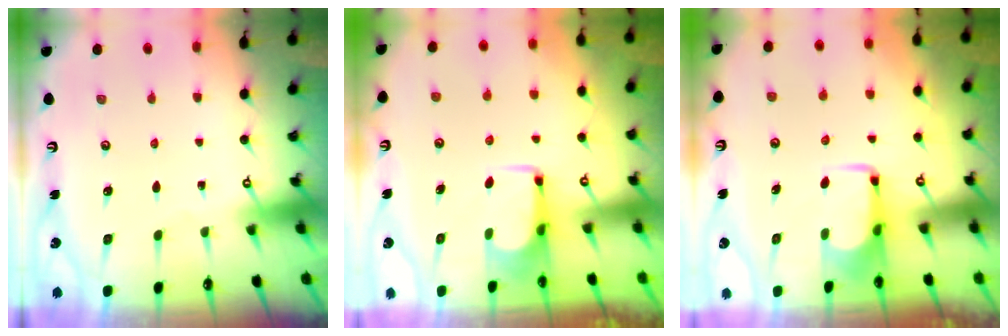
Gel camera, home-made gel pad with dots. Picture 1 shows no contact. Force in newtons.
{"total": 3.9, "press": 3.9, "slide": 0.4}
{"total": 1.5, "press": 1.5, "slide": 0.2}